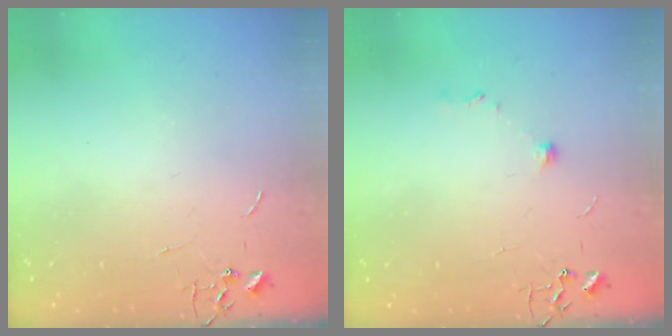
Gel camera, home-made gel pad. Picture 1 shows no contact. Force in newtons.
{"total": 5.6, "press": 5.2, "slide": 1.9}